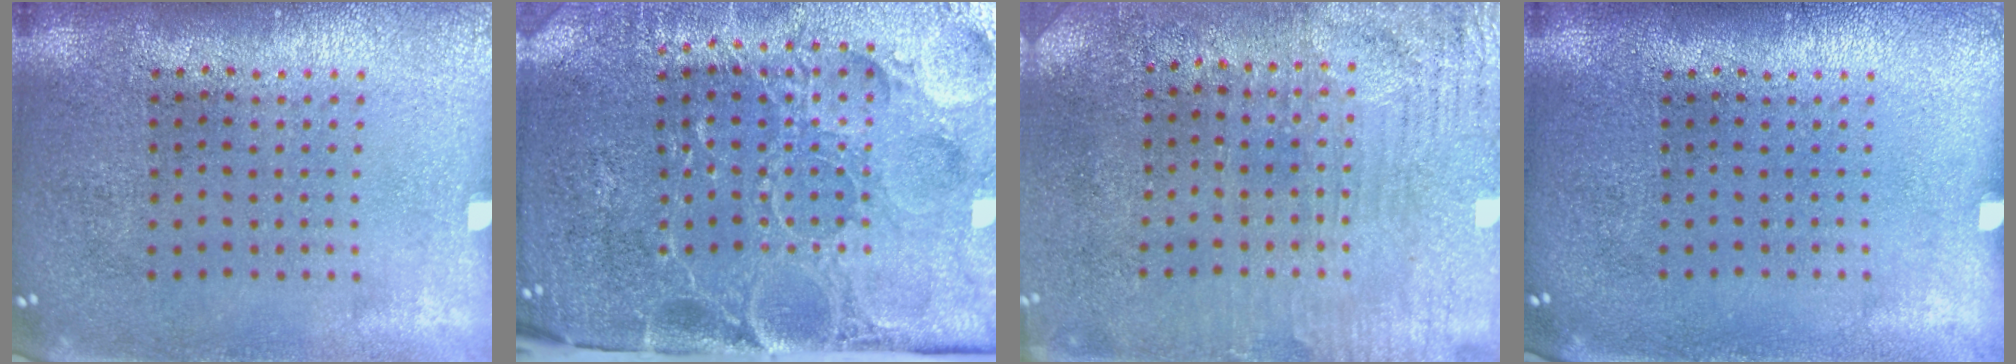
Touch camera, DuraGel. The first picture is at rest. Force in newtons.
{"total": 5.2, "press": 4.2, "slide": 3.0}
{"total": 3.2, "press": 2.9, "slide": 1.4}
{"total": 0.0}